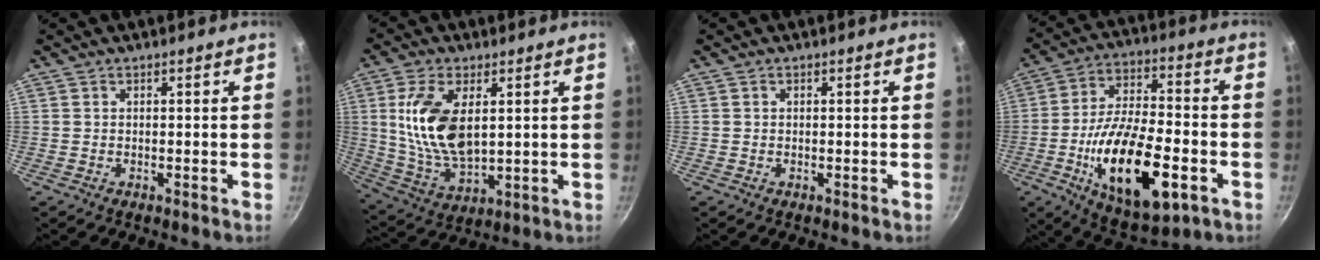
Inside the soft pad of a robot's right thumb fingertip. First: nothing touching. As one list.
[{"total": 14.7, "force": [3.1, 7.8, 12.1], "torque": [-0.225, -0.017, 0.069]}, {"total": 0.0}, {"total": 22.6, "force": [-7.0, 9.9, 19.0], "torque": [-0.312, 0.023, -0.110]}]